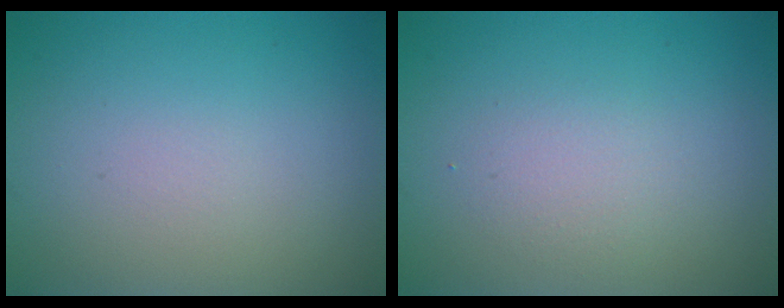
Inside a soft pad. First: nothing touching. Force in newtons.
{"total": 1.6, "press": 1.6, "slide": 0.0}